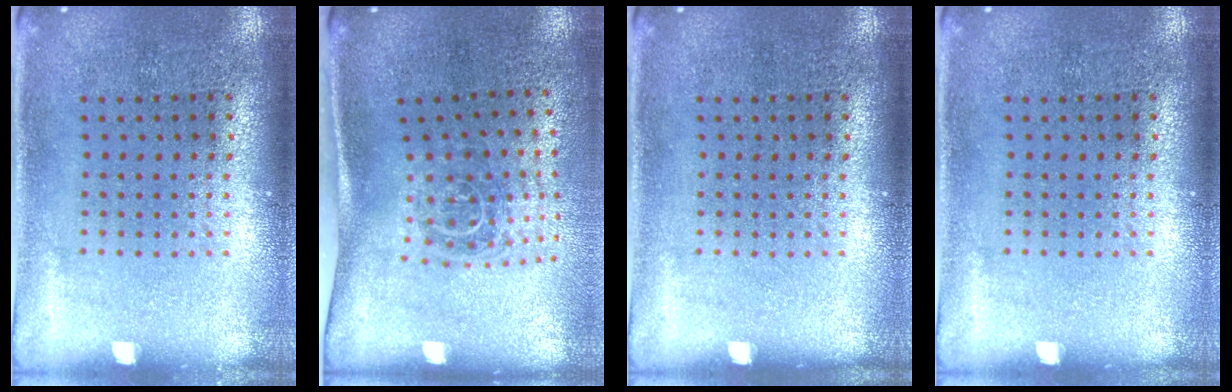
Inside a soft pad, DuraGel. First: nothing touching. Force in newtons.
{"total": 1.8, "press": 1.2, "slide": 1.4}
{"total": 0.0}
{"total": 0.0}